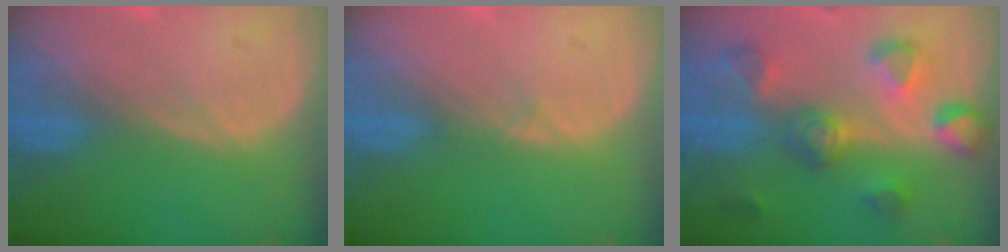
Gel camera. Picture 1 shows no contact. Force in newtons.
{"total": 0.6, "press": 0.6, "slide": 0.1}
{"total": 8.4, "press": 8.4, "slide": 0.7}